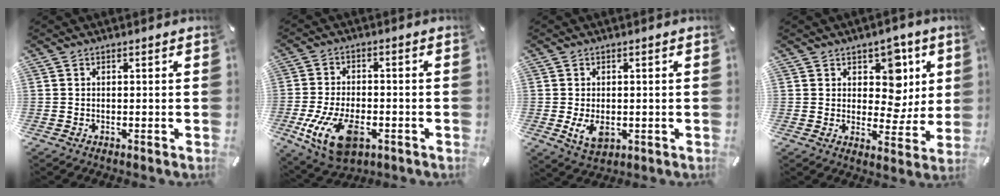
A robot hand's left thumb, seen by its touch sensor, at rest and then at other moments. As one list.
[{"total": 13.9, "force": [-4.7, 8.1, 10.2], "torque": [-0.202, 0.001, -0.084]}, {"total": 5.2, "force": [-0.8, 3.4, 3.8], "torque": [-0.077, -0.009, -0.019]}, {"total": 10.9, "force": [4.2, 8.4, 5.6], "torque": [-0.057, -0.034, 0.074]}]